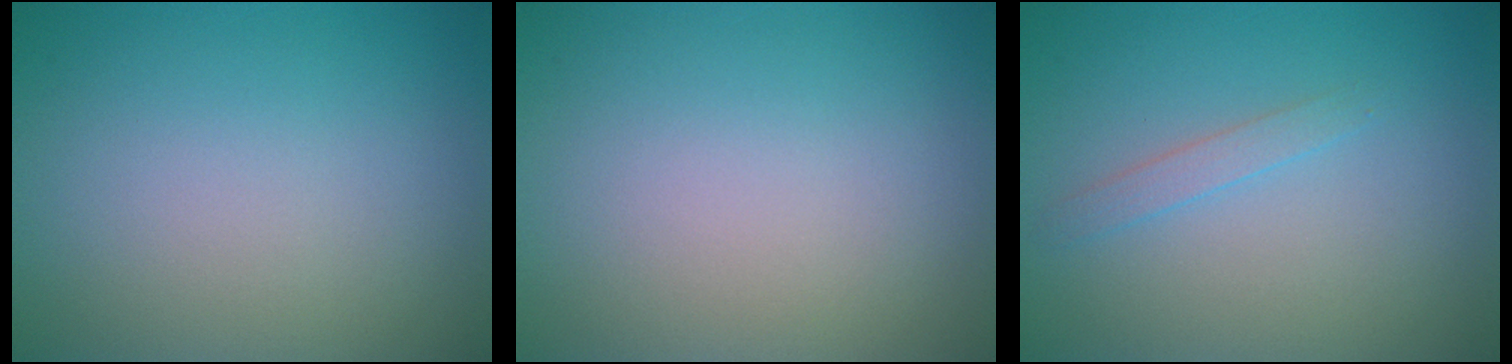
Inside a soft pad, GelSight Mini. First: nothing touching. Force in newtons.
{"total": 0.0}
{"total": 1.1, "press": 1.1, "slide": 0.1}